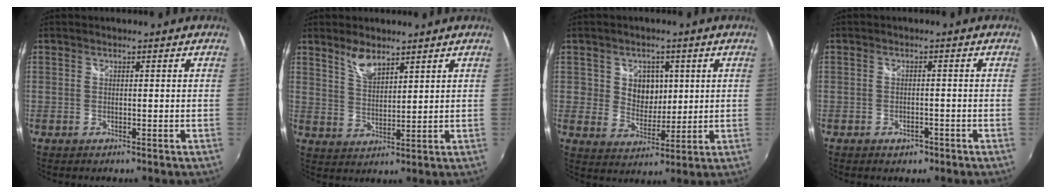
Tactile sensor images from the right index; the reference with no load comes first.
{"total": 5.1, "force": [3.9, 1.8, 2.8], "torque": [-0.049, 0.000, 0.075]}
{"total": 7.1, "force": [1.8, 6.2, 3.0], "torque": [-0.054, 0.006, 0.037]}
{"total": 2.2, "force": [-1.4, 1.4, 1.0], "torque": [-0.019, 0.001, -0.019]}